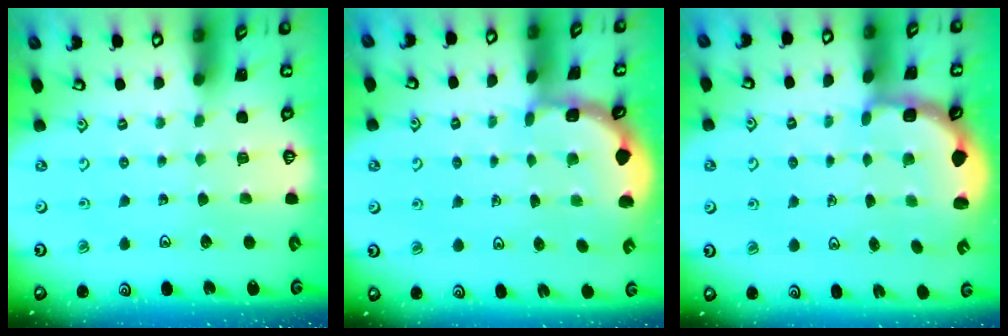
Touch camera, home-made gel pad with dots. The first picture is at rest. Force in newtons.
{"total": 2.0, "press": 2.0, "slide": 0.3}
{"total": 2.5, "press": 2.2, "slide": 1.2}